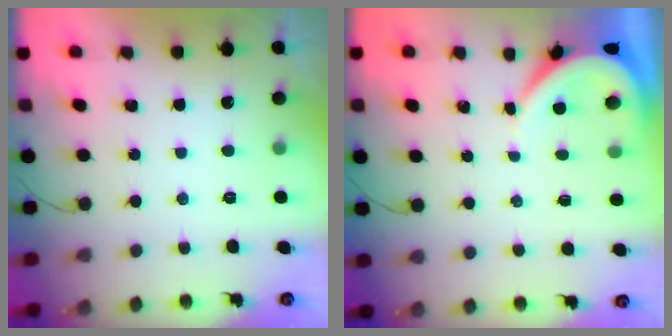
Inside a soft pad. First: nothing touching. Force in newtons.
{"total": 3.7, "press": 3.6, "slide": 0.4}